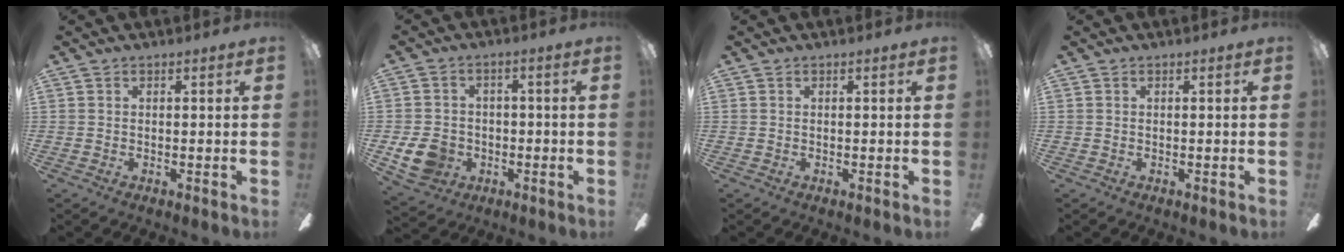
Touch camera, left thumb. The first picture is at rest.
{"total": 8.6, "force": [-2.4, 7.2, 4.2], "torque": [-0.103, 0.015, -0.043]}
{"total": 0.0}
{"total": 0.0}